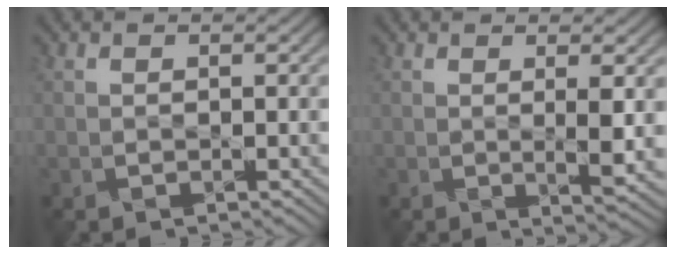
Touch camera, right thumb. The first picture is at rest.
{"total": 3.4, "force": [0.4, 0.3, 3.3], "torque": [-0.057, -0.001, 0.013]}